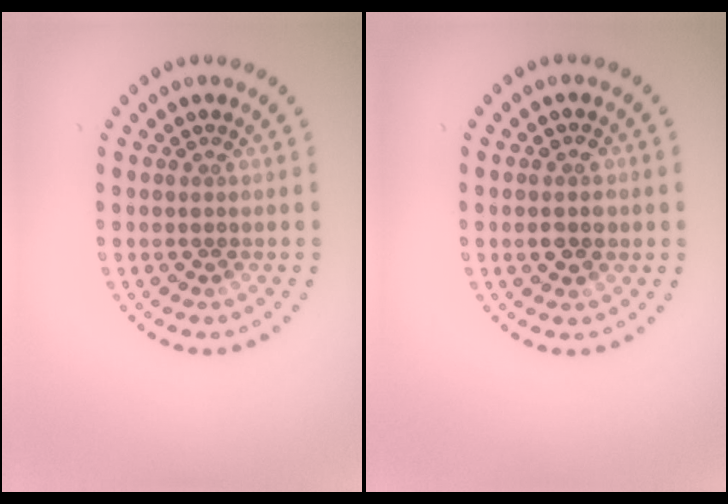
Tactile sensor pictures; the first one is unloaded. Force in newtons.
{"total": 2.8, "press": 2.8, "slide": 0.1}